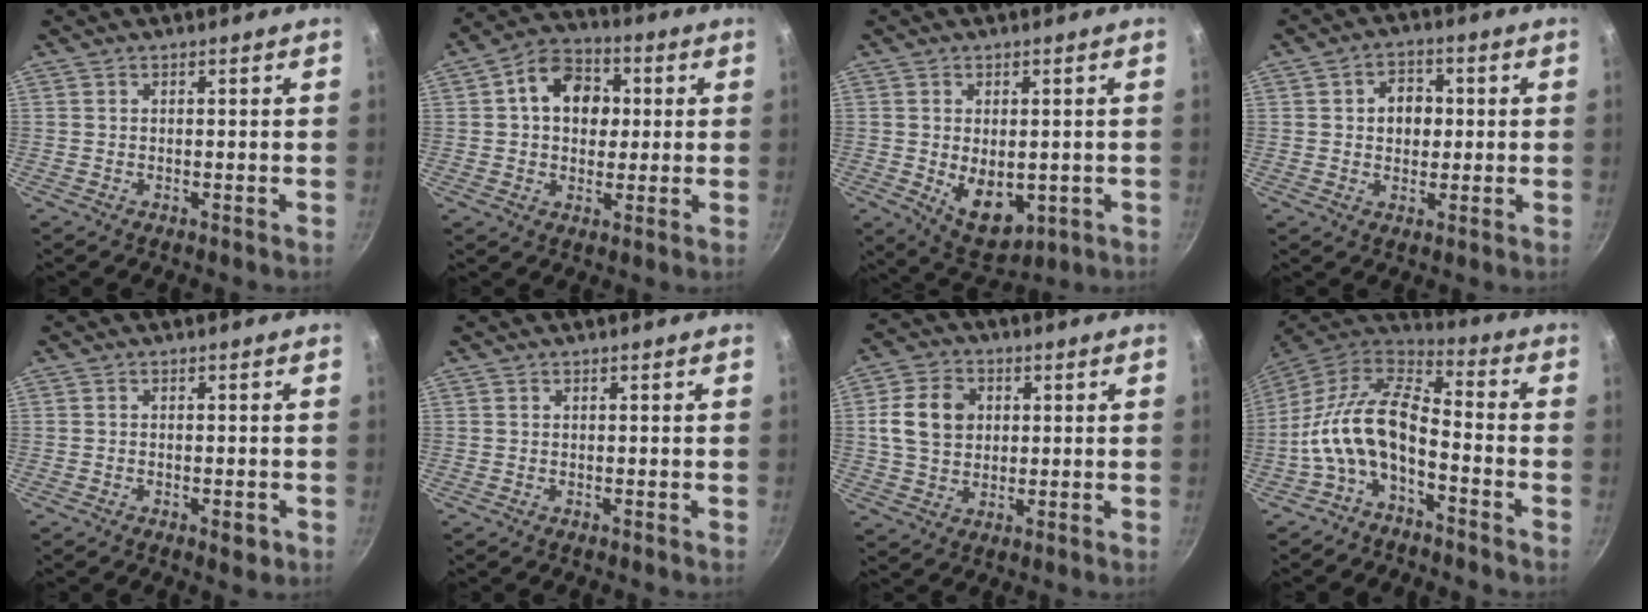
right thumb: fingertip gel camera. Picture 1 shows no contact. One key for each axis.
{"total": 11.6, "fx": 1.9, "fy": 8.8, "fz": 7.2, "tx": -0.075, "ty": 0.014, "tz": 0.016}
{"total": 9.2, "fx": -1.1, "fy": 5.8, "fz": 7.0, "tx": -0.091, "ty": -0.014, "tz": 0.006}
{"total": 6.1, "fx": 0.6, "fy": 4.9, "fz": 3.6, "tx": -0.026, "ty": 0.005, "tz": 0.003}
{"total": 2.6, "fx": -1.1, "fy": 1.1, "fz": 2.0, "tx": -0.029, "ty": 0.005, "tz": -0.013}
{"total": 0.0}
{"total": 10.3, "fx": 1.9, "fy": 8.2, "fz": 6.1, "tx": -0.091, "ty": 0.006, "tz": 0.028}
{"total": 14.0, "fx": -4.2, "fy": 7.2, "fz": 11.3, "tx": -0.221, "ty": 0.056, "tz": -0.094}